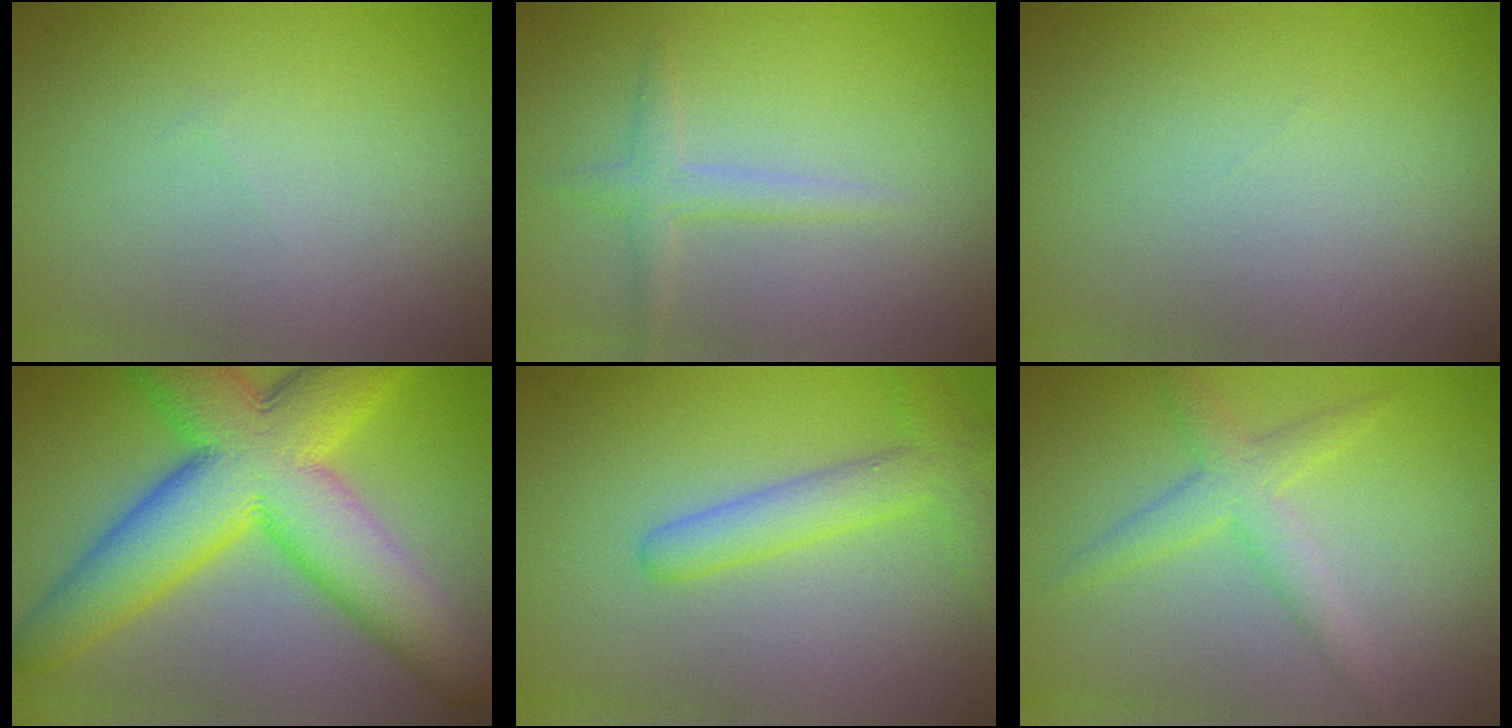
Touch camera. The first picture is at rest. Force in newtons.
{"total": 1.7, "press": 1.7, "slide": 0.1}
{"total": 0.0}
{"total": 13.1, "press": 13.1, "slide": 0.1}
{"total": 3.5, "press": 3.5, "slide": 0.2}
{"total": 2.9, "press": 2.9, "slide": 0.1}